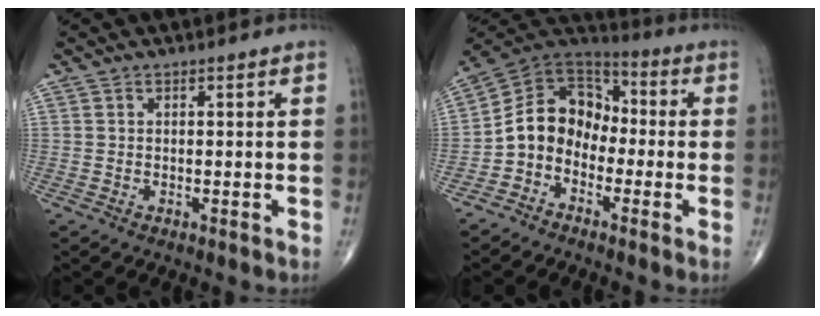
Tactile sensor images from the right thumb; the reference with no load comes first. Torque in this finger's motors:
{"motor_torque": [1.79, 1.47, 1.29, -0.62, 0.08]}